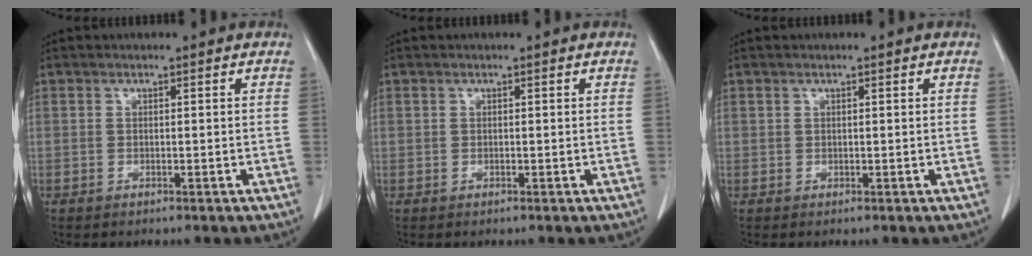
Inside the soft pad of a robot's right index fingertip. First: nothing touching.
{"total": 0.0}
{"total": 0.0}